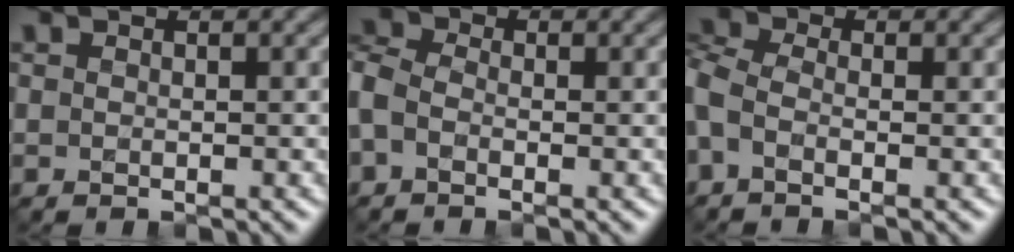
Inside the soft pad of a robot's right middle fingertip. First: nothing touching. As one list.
[{"total": 3.3, "force": [-0.8, 2.4, 2.2], "torque": [-0.065, 0.005, -0.028]}, {"total": 3.5, "force": [-0.7, 2.2, 2.6], "torque": [-0.078, 0.001, -0.027]}]